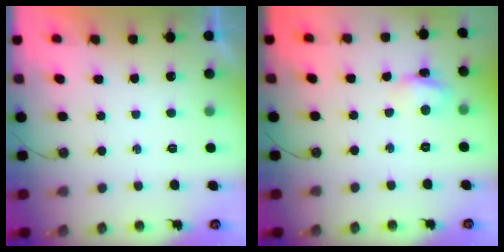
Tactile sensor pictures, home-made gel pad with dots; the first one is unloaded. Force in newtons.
{"total": 4.1, "press": 4.1, "slide": 0.4}